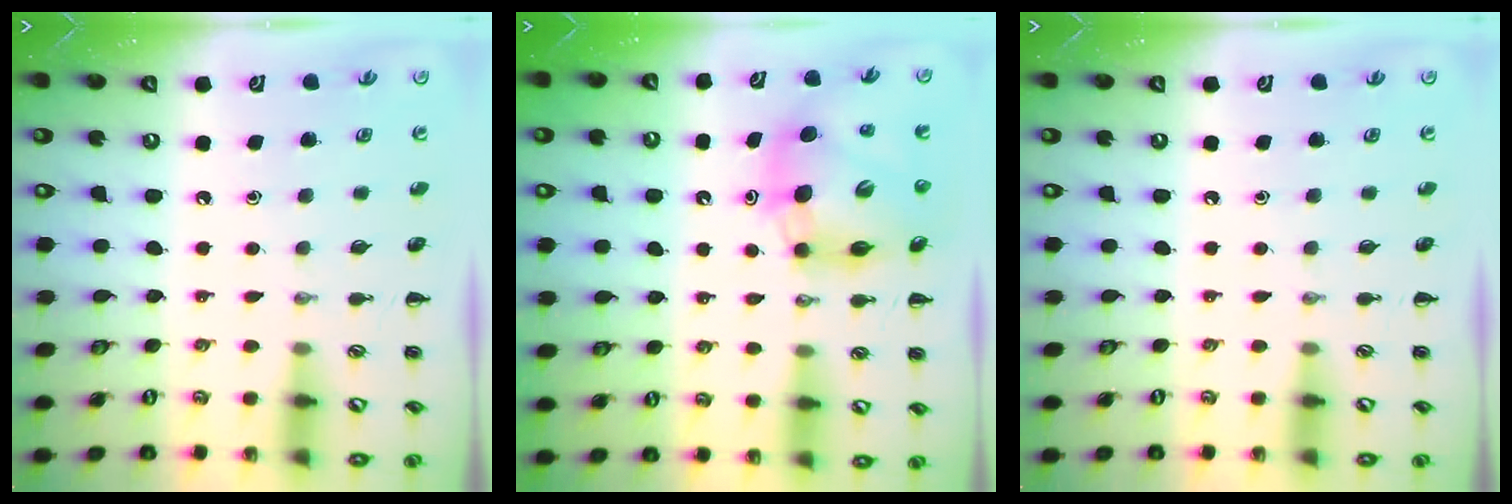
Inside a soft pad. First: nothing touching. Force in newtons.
{"total": 11.2, "press": 10.7, "slide": 3.4}
{"total": 0.0}